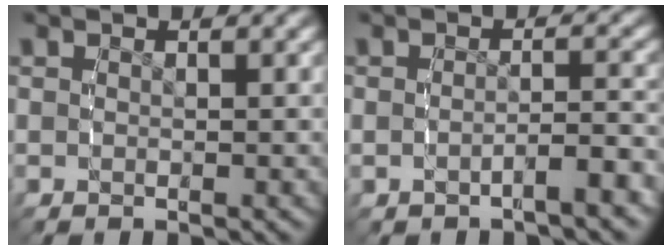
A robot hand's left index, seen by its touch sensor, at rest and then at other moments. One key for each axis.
{"total": 2.3, "fx": -1.5, "fy": 0.6, "fz": 1.6, "tx": -0.026, "ty": 0.009, "tz": -0.032}